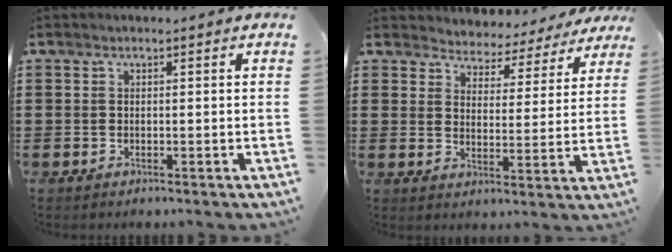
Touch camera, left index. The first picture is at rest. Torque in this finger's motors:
{"motor_torque": [2.14, 0.00, 0.48, 0.00]}